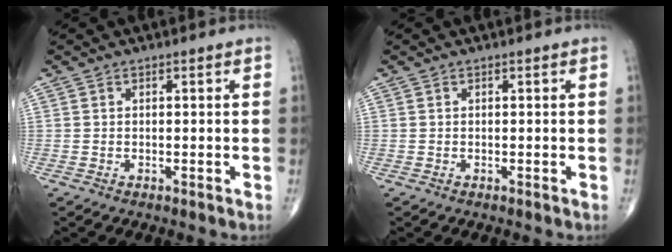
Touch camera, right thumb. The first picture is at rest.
{"total": 0.0}